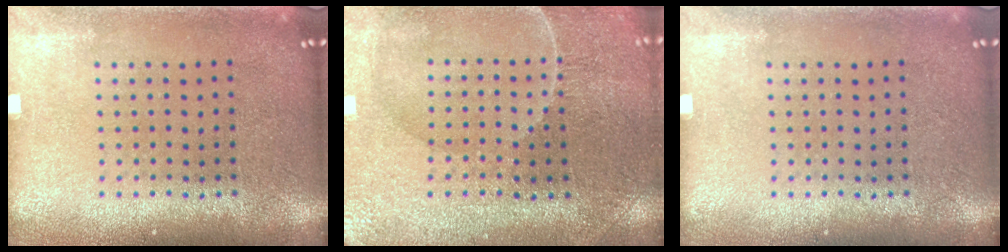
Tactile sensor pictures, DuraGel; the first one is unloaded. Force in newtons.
{"total": 1.3, "press": 1.2, "slide": 0.3}
{"total": 0.0}